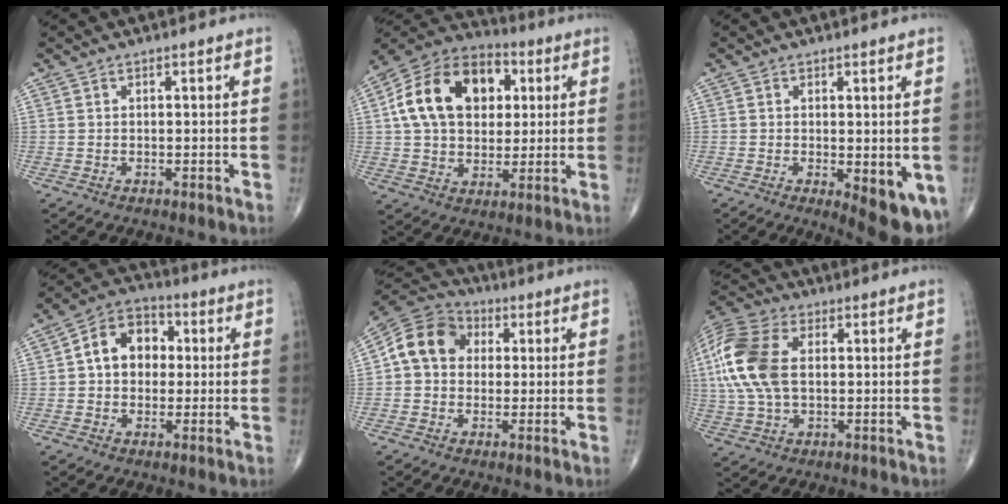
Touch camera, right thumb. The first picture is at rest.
{"total": 20.1, "force": [4.3, 14.2, 13.5], "torque": [-0.216, 0.013, 0.069]}
{"total": 8.1, "force": [-2.0, 3.0, 7.3], "torque": [-0.089, -0.020, -0.020]}
{"total": 10.1, "force": [1.1, 7.7, 6.4], "torque": [-0.074, 0.025, 0.006]}
{"total": 10.8, "force": [1.5, 9.0, 5.8], "torque": [-0.087, 0.024, 0.011]}
{"total": 15.8, "force": [1.9, 9.5, 12.5], "torque": [-0.291, 0.013, 0.033]}